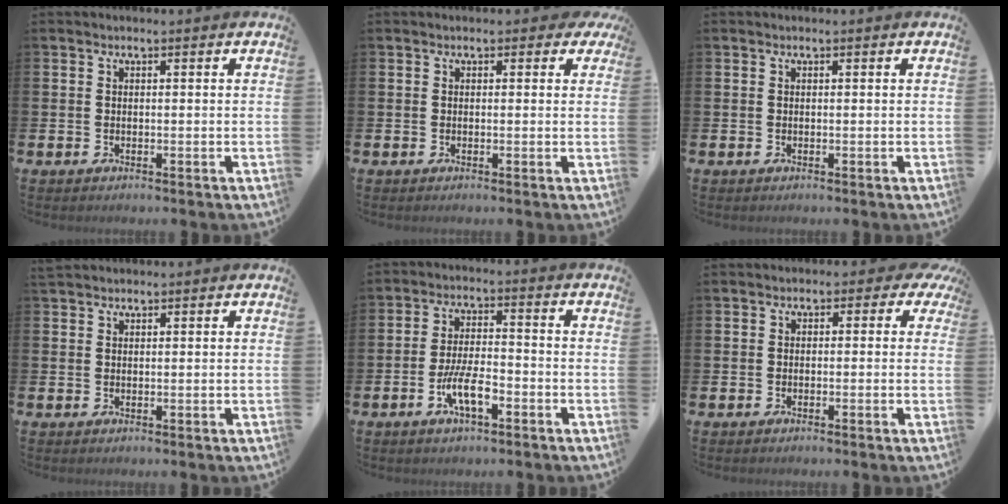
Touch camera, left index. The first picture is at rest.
{"total": 0.8, "force": [0.1, 0.7, 0.4], "torque": [-0.006, 0.012, -0.001]}
{"total": 0.0}
{"total": 1.3, "force": [1.2, 0.4, 0.0], "torque": [0.010, -0.001, 0.021]}
{"total": 6.0, "force": [-2.5, 2.0, 5.1], "torque": [-0.102, 0.001, -0.049]}
{"total": 1.7, "force": [-0.9, 1.2, 0.8], "torque": [-0.008, 0.005, -0.024]}